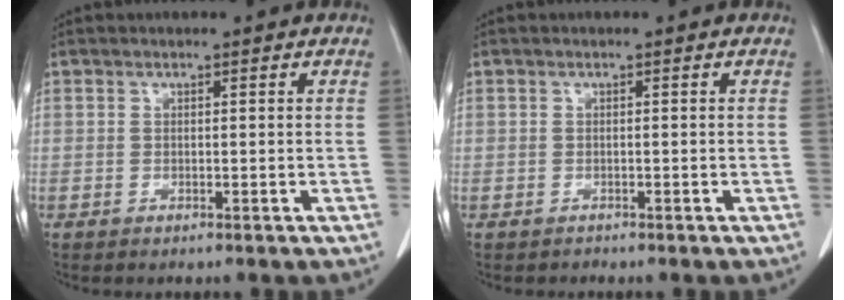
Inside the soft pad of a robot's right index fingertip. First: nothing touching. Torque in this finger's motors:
{"motor_torque": [-1.60, 0.02, -1.06, -0.21]}